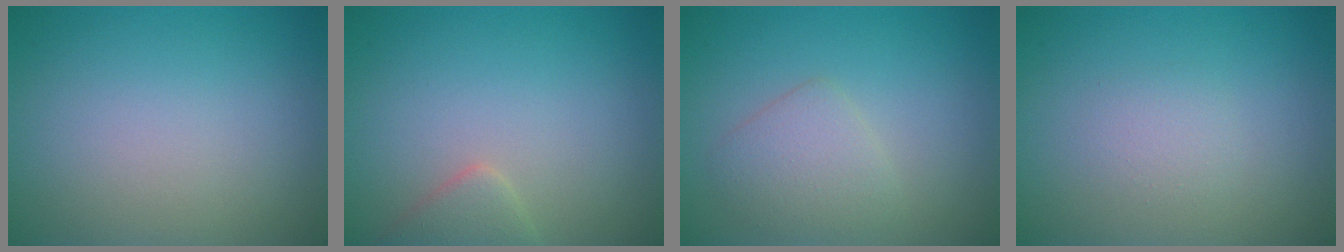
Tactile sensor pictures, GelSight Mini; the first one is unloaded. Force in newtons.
{"total": 1.9, "press": 1.9, "slide": 0.1}
{"total": 2.6, "press": 2.6, "slide": 0.0}
{"total": 1.2, "press": 1.2, "slide": 0.0}